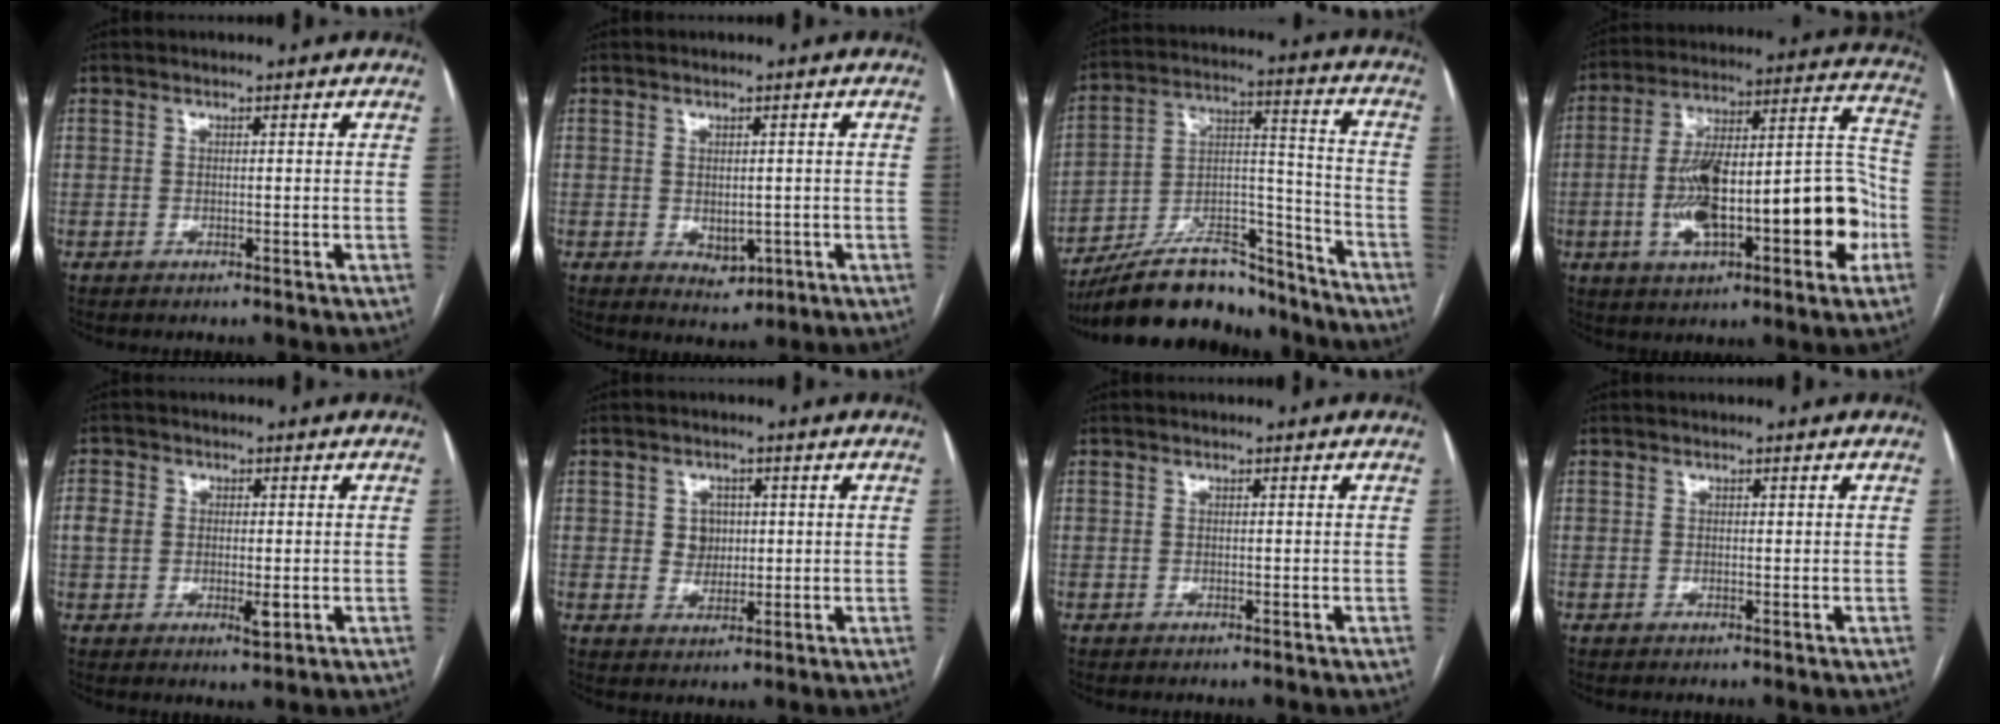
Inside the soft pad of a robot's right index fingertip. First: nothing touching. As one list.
[{"total": 3.1, "force": [-0.7, 2.0, 2.2], "torque": [-0.028, -0.005, 0.003]}, {"total": 19.3, "force": [-17.0, 5.6, 7.2], "torque": [-0.133, 0.032, -0.285]}, {"total": 23.3, "force": [-5.6, 6.3, 21.7], "torque": [-0.314, 0.039, -0.075]}, {"total": 5.3, "force": [-0.4, 3.2, 4.2], "torque": [-0.074, 0.000, -0.003]}, {"total": 3.3, "force": [0.5, 2.9, 1.4], "torque": [-0.018, 0.007, 0.013]}, {"total": 0.0}, {"total": 0.0}]